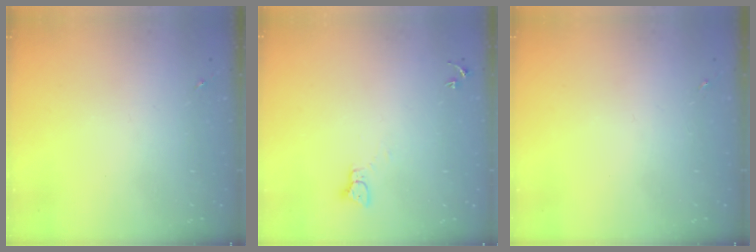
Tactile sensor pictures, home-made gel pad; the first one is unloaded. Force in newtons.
{"total": 2.3, "press": 2.3, "slide": 0.3}
{"total": 0.0}